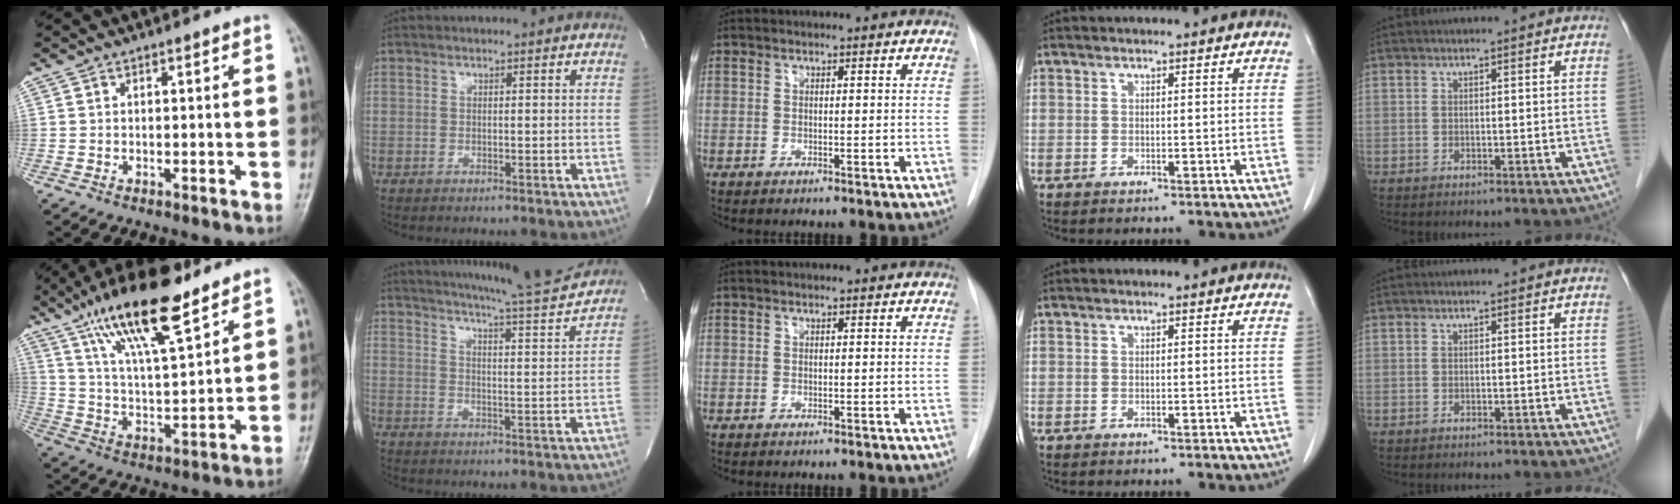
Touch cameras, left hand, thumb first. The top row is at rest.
{"thumb": {"total": 17.9, "force": [11.9, 4.8, 12.5], "torque": [-0.201, -0.050, 0.216]}, "index": {"total": 16.3, "force": [15.2, -0.8, 5.6], "torque": [-0.096, -0.043, 0.203]}}